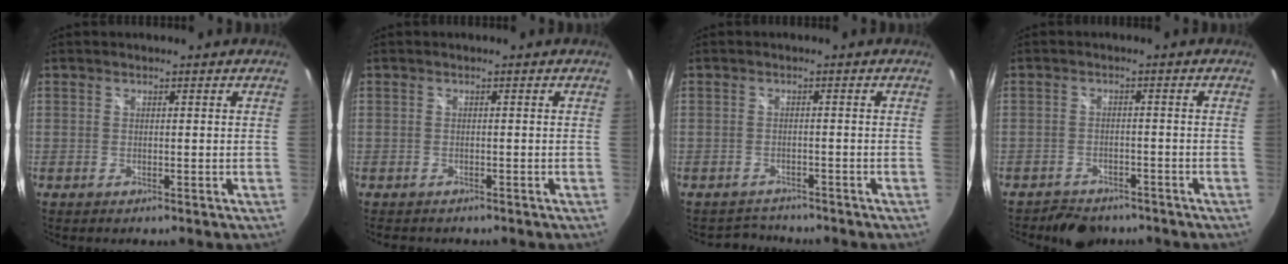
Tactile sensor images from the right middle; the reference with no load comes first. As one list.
[{"total": 1.7, "force": [-1.4, 0.8, 0.4], "torque": [-0.012, -0.006, -0.022]}, {"total": 3.3, "force": [-3.1, 1.2, -0.3], "torque": [-0.004, 0.002, -0.053]}, {"total": 7.0, "force": [-6.0, 3.1, 1.8], "torque": [-0.050, 0.000, -0.087]}]